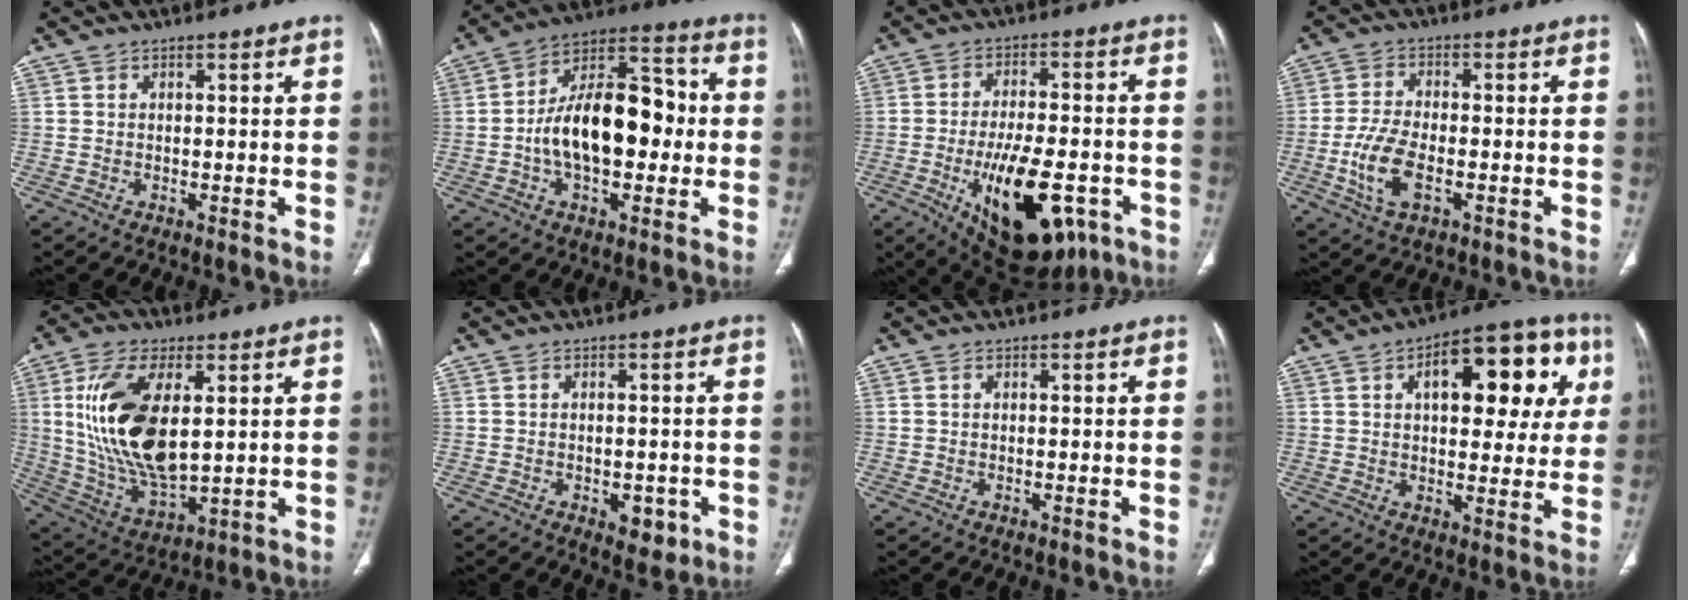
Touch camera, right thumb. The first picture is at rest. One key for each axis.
{"total": 18.9, "fx": -1.4, "fy": 10.7, "fz": 15.5, "tx": -0.235, "ty": 0.043, "tz": -0.029}
{"total": 20.0, "fx": -7.6, "fy": 9.4, "fz": 16.0, "tx": -0.235, "ty": 0.015, "tz": -0.093}
{"total": 8.5, "fx": -2.6, "fy": 4.1, "fz": 6.9, "tx": -0.153, "ty": 0.008, "tz": -0.048}
{"total": 19.5, "fx": 3.7, "fy": 9.3, "fz": 16.8, "tx": -0.330, "ty": -0.021, "tz": 0.081}
{"total": 4.6, "fx": -1.7, "fy": 2.7, "fz": 3.3, "tx": -0.026, "ty": 0.004, "tz": -0.013}
{"total": 0.0}
{"total": 19.4, "fx": 6.2, "fy": 9.5, "fz": 15.8, "tx": -0.161, "ty": 0.013, "tz": 0.076}